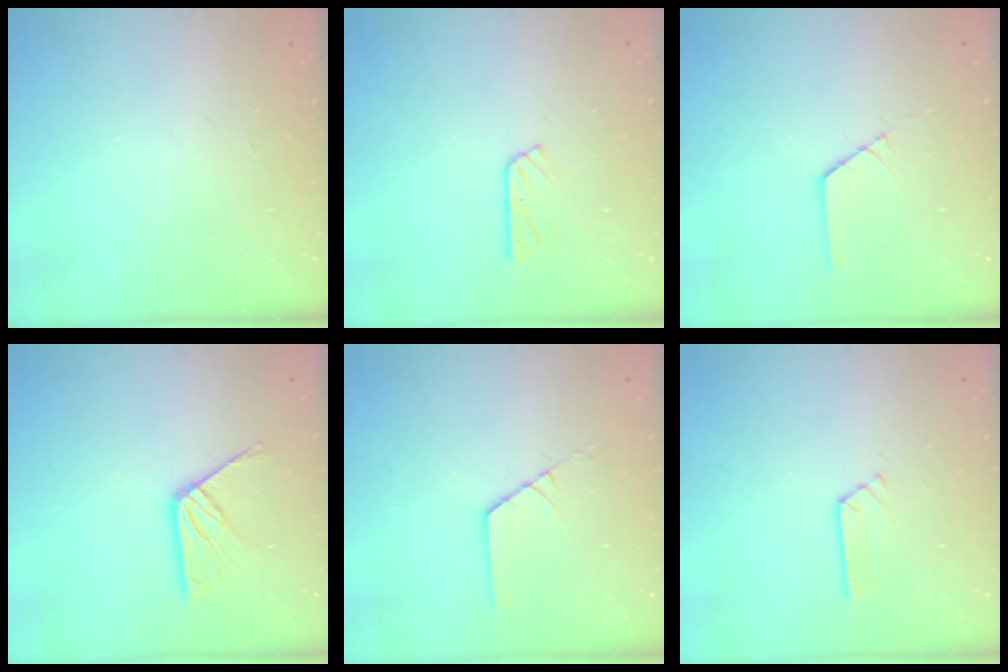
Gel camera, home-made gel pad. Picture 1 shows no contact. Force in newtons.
{"total": 3.6, "press": 3.6, "slide": 0.4}
{"total": 1.1, "press": 1.0, "slide": 0.1}
{"total": 10.0, "press": 10.0, "slide": 0.9}
{"total": 1.3, "press": 1.3, "slide": 0.1}
{"total": 2.4, "press": 2.4, "slide": 0.2}